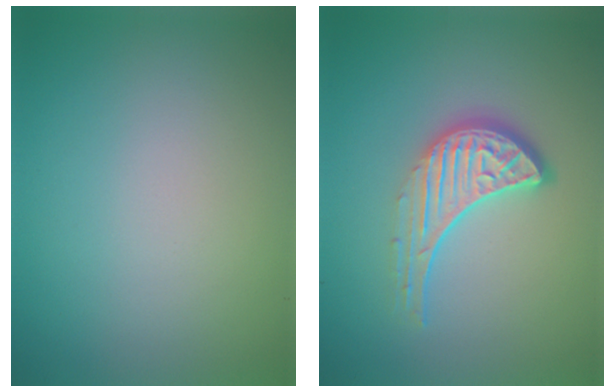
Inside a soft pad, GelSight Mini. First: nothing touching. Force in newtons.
{"total": 4.3, "press": 3.2, "slide": 2.8}